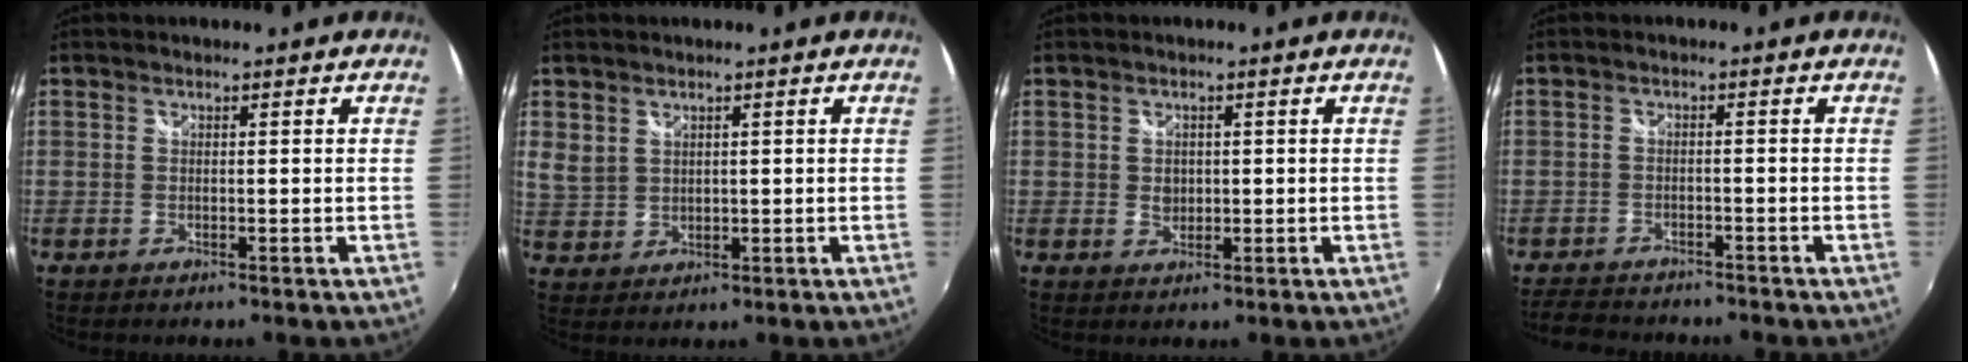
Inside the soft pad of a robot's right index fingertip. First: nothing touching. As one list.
[{"total": 4.0, "force": [2.0, 3.0, 1.7], "torque": [-0.025, 0.001, 0.046]}, {"total": 2.1, "force": [0.1, 1.9, 0.9], "torque": [-0.011, 0.001, 0.001]}, {"total": 6.7, "force": [-6.1, 2.4, 1.4], "torque": [-0.056, -0.001, -0.099]}]